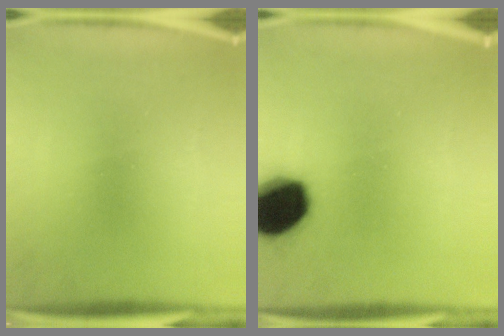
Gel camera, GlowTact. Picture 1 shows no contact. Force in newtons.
{"total": 16.5}